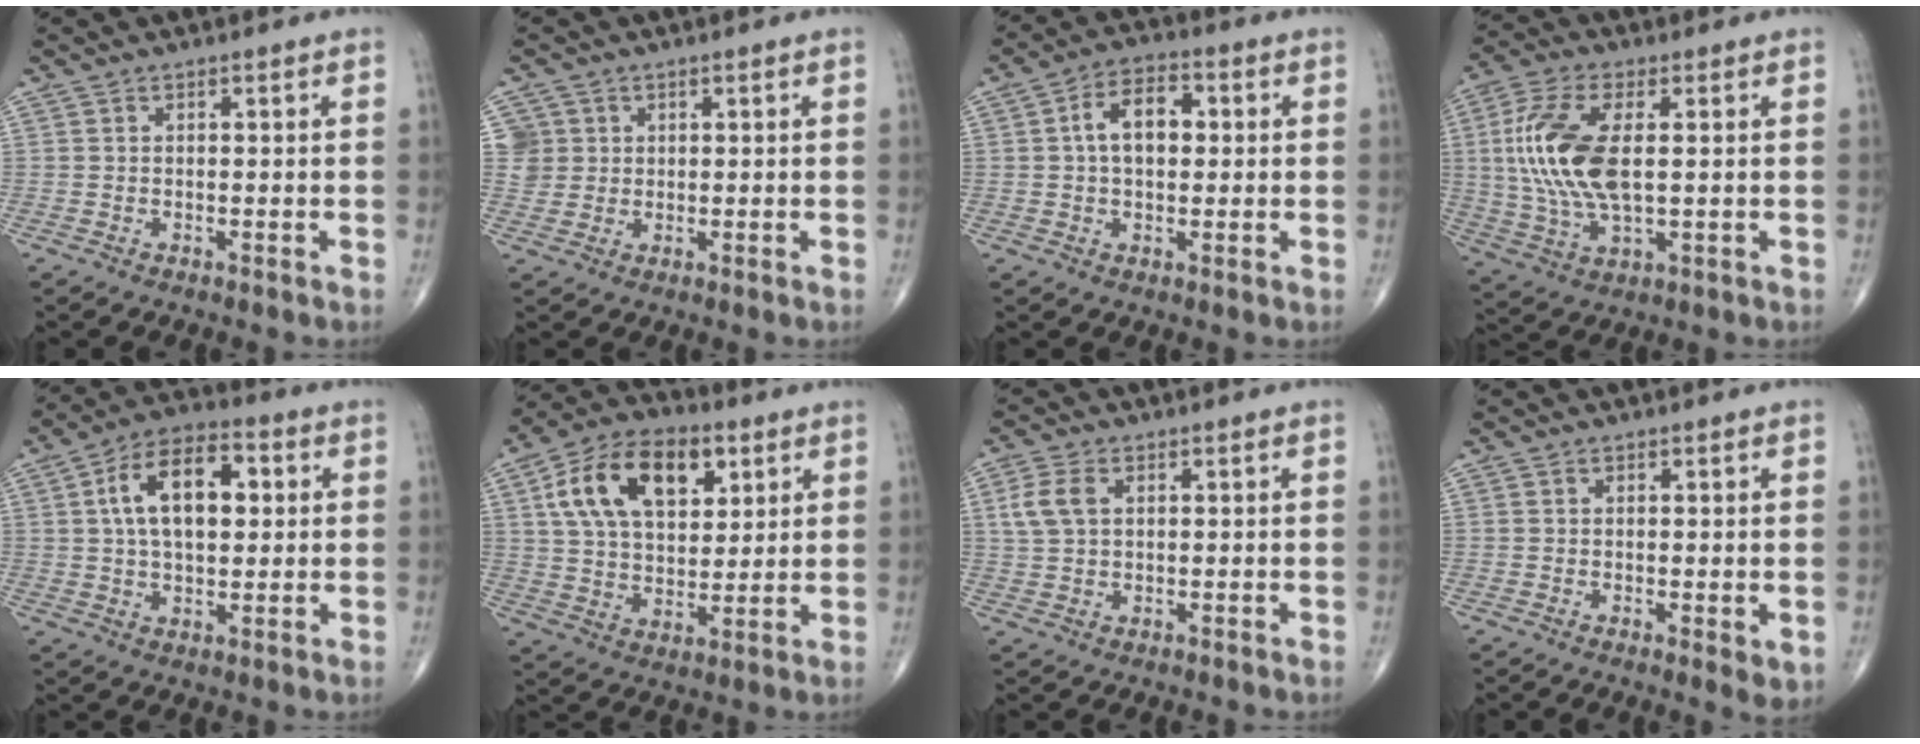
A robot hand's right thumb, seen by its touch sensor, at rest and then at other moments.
{"total": 4.0, "force": [1.2, 3.8, 0.0], "torque": [0.027, -0.002, 0.020]}
{"total": 8.4, "force": [1.0, 5.2, 6.5], "torque": [-0.099, 0.021, 0.010]}
{"total": 15.4, "force": [1.7, 7.2, 13.5], "torque": [-0.297, -0.002, 0.034]}
{"total": 14.5, "force": [2.9, 8.1, 11.7], "torque": [-0.184, 0.016, 0.043]}
{"total": 18.4, "force": [6.7, 11.4, 12.9], "torque": [-0.196, -0.004, 0.115]}
{"total": 5.3, "force": [1.4, 3.5, 3.8], "torque": [-0.084, 0.006, 0.028]}
{"total": 2.7, "force": [-0.2, 0.9, 2.6], "torque": [-0.039, -0.011, -0.003]}